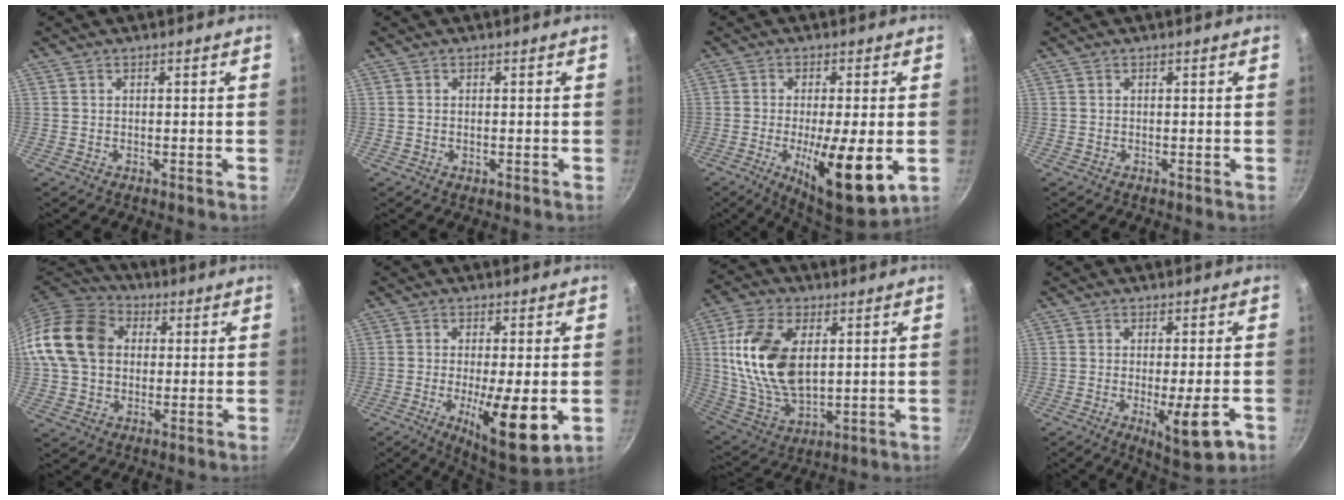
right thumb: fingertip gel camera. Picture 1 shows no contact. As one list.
[{"total": 0.7, "force": [-0.2, 0.4, 0.5], "torque": [-0.009, 0.000, -0.003]}, {"total": 13.4, "force": [-3.2, 3.2, 12.6], "torque": [-0.199, -0.005, -0.046]}, {"total": 0.0}, {"total": 15.3, "force": [2.1, 12.1, 9.2], "torque": [-0.155, 0.026, 0.023]}, {"total": 13.1, "force": [-2.9, 3.4, 12.3], "torque": [-0.190, -0.007, -0.040]}, {"total": 17.9, "force": [3.4, 10.5, 14.0], "torque": [-0.257, -0.011, 0.075]}, {"total": 9.5, "force": [-3.3, 2.3, 8.6], "torque": [-0.112, -0.001, -0.040]}]